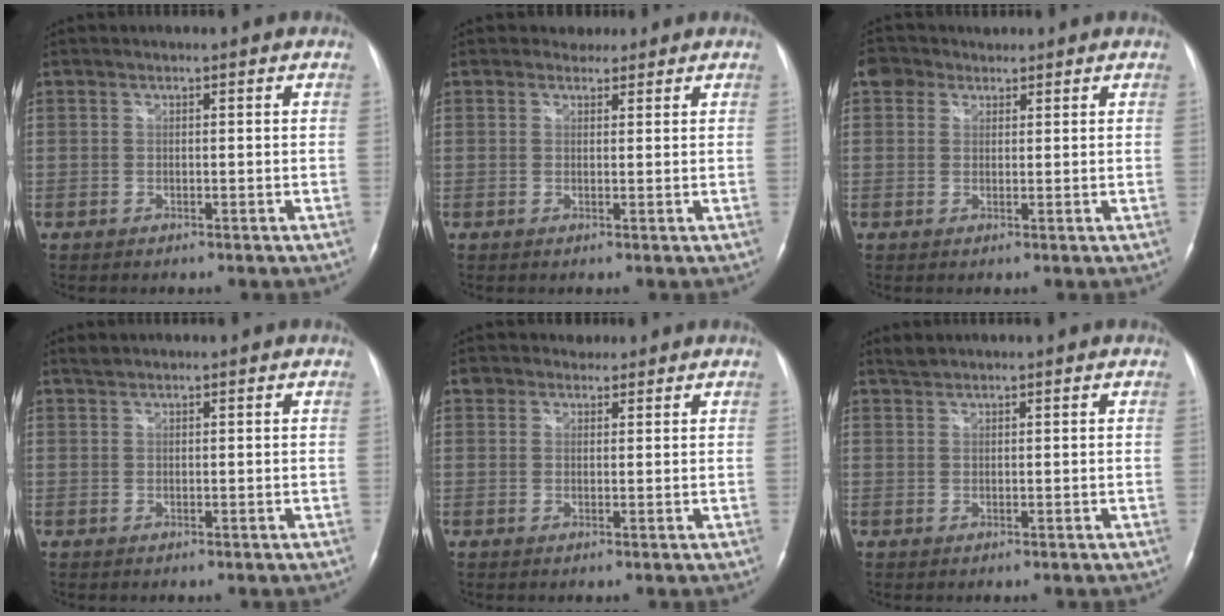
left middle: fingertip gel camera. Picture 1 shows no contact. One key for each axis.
{"total": 1.7, "fx": 1.4, "fy": 1.0, "fz": -0.2, "tx": 0.005, "ty": 0.007, "tz": 0.017}
{"total": 3.1, "fx": 2.0, "fy": 2.4, "fz": 0.5, "tx": -0.015, "ty": 0.027, "tz": 0.034}
{"total": 0.6, "fx": 0.6, "fy": 0.0, "fz": 0.0, "tx": -0.005, "ty": 0.008, "tz": 0.015}
{"total": 2.1, "fx": 1.5, "fy": 1.4, "fz": -0.3, "tx": 0.011, "ty": 0.012, "tz": 0.019}
{"total": 1.0, "fx": 1.0, "fy": 0.0, "fz": 0.1, "tx": -0.005, "ty": 0.008, "tz": 0.025}